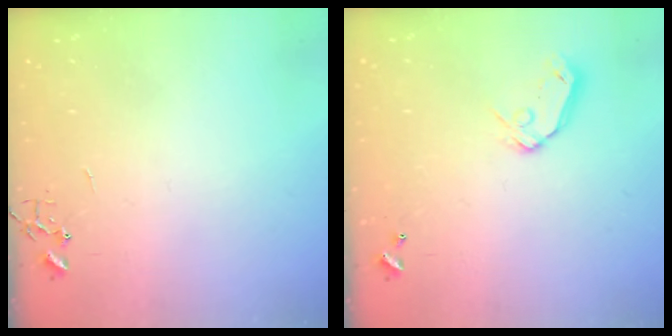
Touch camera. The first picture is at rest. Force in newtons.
{"total": 8.0, "press": 8.0, "slide": 1.0}